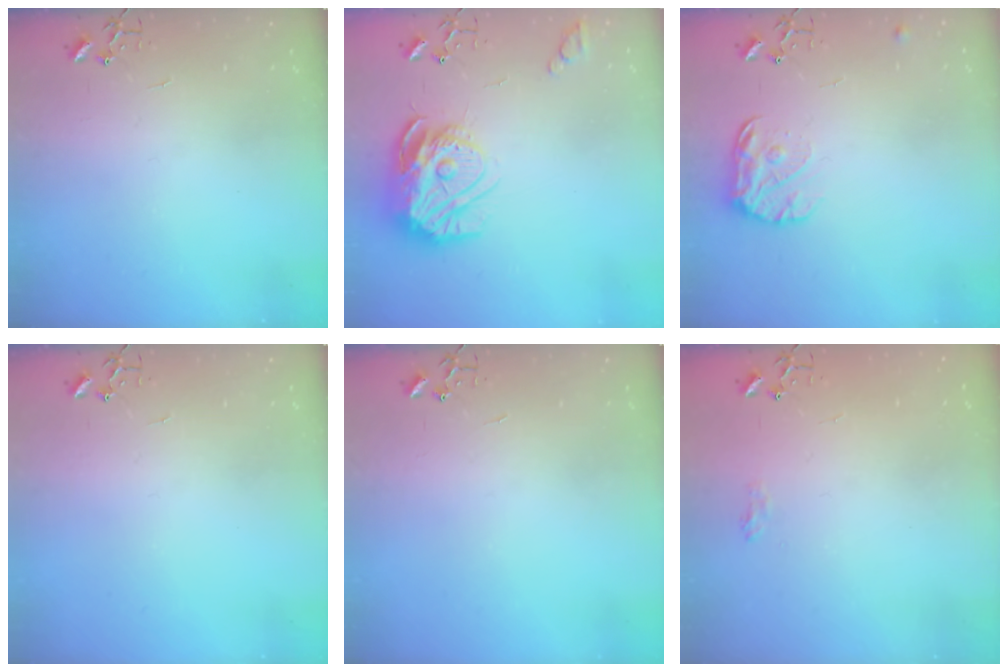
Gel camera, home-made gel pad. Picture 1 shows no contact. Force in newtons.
{"total": 16.7, "press": 16.7, "slide": 1.6}
{"total": 11.5, "press": 11.5, "slide": 0.6}
{"total": 0.0}
{"total": 0.0}
{"total": 6.3, "press": 6.3, "slide": 0.8}